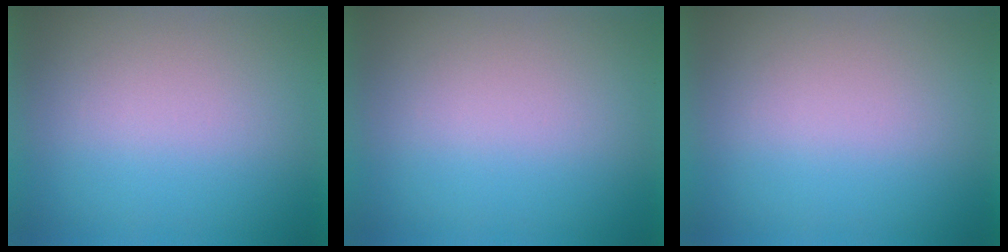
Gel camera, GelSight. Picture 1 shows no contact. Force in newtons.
{"total": 0.0}
{"total": 0.0}